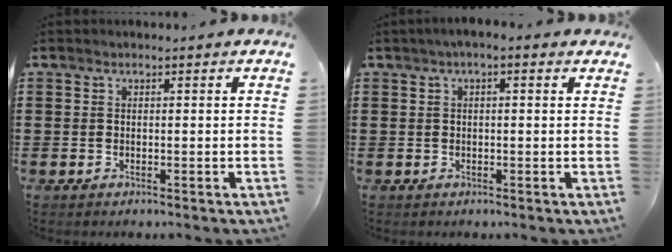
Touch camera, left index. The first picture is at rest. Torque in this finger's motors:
{"motor_torque": [0.75, 0.14, 0.32, 0.03]}